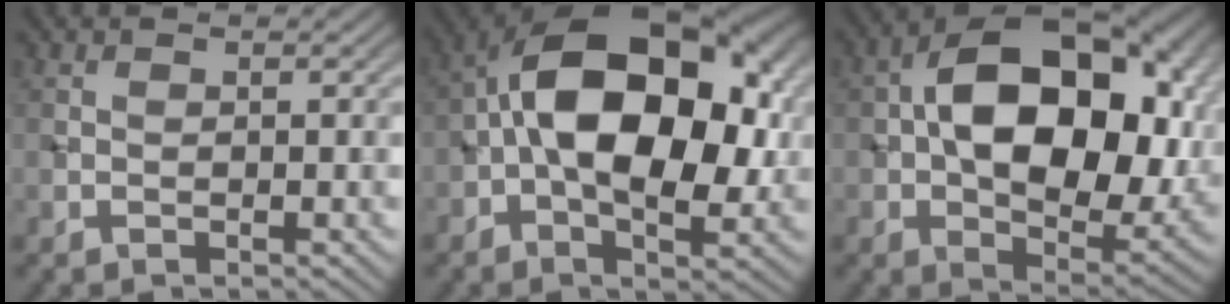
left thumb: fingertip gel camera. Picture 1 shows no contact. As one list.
[{"total": 16.6, "force": [0.7, 9.6, 13.5], "torque": [-0.209, 0.030, -0.006]}, {"total": 18.4, "force": [2.1, 11.5, 14.2], "torque": [-0.225, -0.004, 0.038]}]